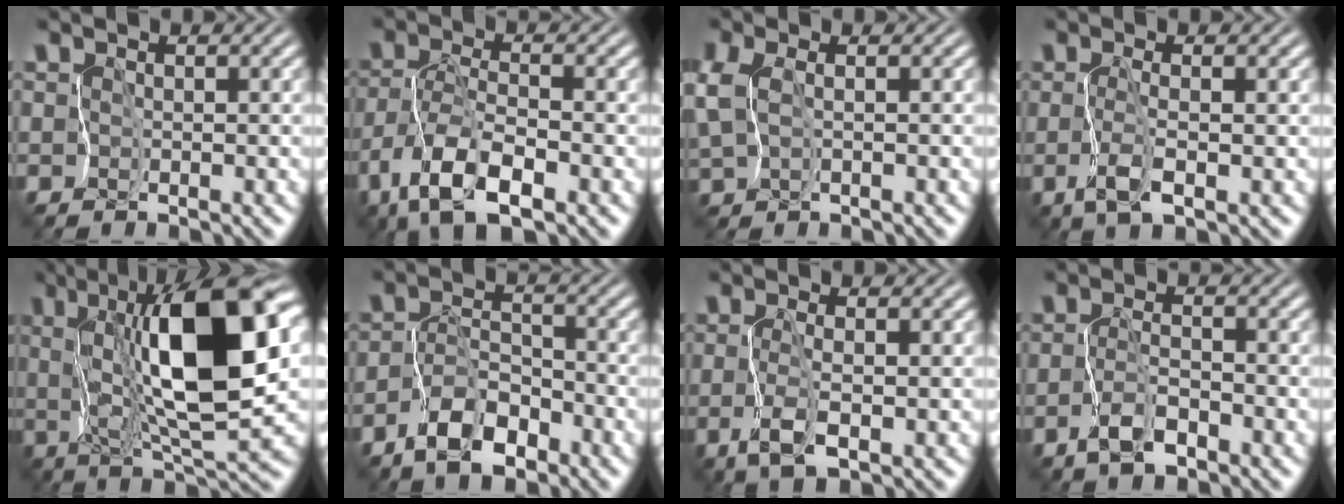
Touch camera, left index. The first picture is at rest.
{"total": 6.3, "force": [-3.7, 2.1, 4.7], "torque": [-0.093, 0.002, -0.071]}
{"total": 2.3, "force": [0.3, 1.4, 1.8], "torque": [-0.054, -0.005, 0.007]}
{"total": 1.8, "force": [-0.2, -0.1, 1.8], "torque": [-0.045, 0.003, -0.003]}
{"total": 12.7, "force": [3.5, 3.2, 11.7], "torque": [-0.178, 0.013, 0.062]}
{"total": 4.0, "force": [-2.6, 1.8, 2.4], "torque": [-0.042, 0.008, -0.049]}
{"total": 2.1, "force": [-0.2, 0.3, 2.1], "torque": [-0.049, 0.001, 0.000]}
{"total": 1.8, "force": [-1.0, 0.6, 1.4], "torque": [-0.029, 0.009, -0.020]}